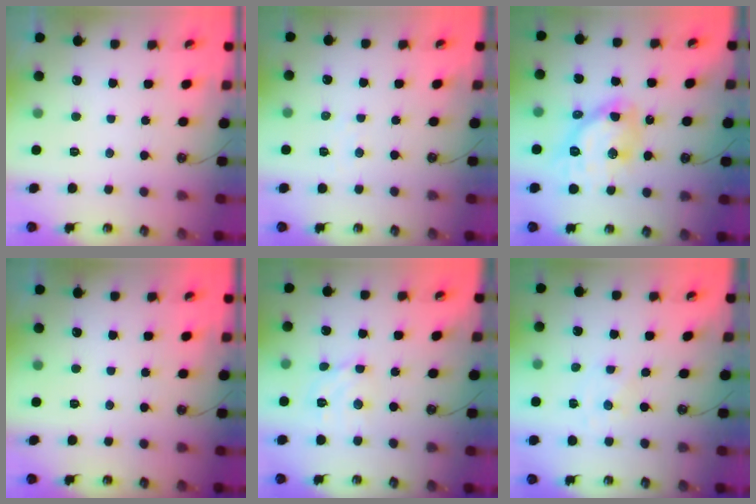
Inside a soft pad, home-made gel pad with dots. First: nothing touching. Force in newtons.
{"total": 3.6, "press": 3.6, "slide": 0.5}
{"total": 13.1, "press": 13.0, "slide": 1.4}
{"total": 0.0}
{"total": 5.3, "press": 5.3, "slide": 0.3}
{"total": 0.0}